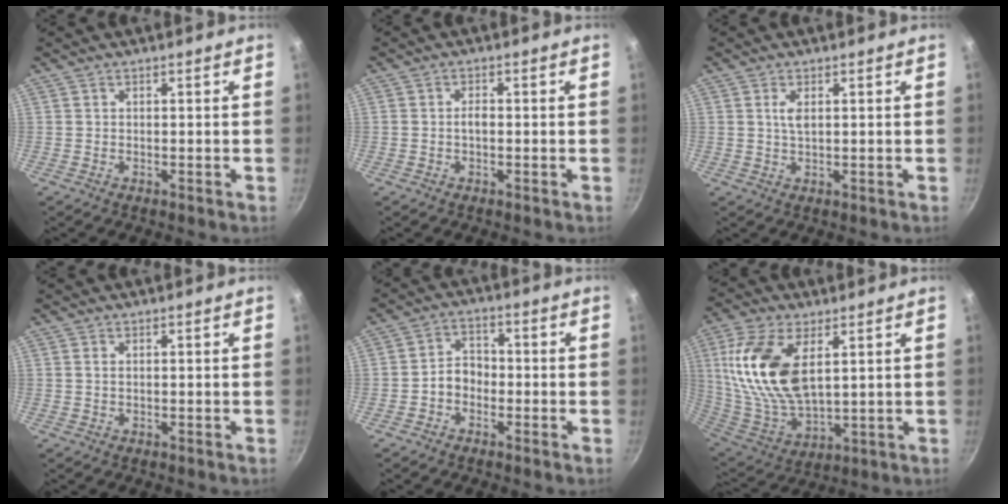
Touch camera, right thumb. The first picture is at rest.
{"total": 1.7, "force": [-0.3, 0.9, 1.4], "torque": [-0.021, 0.009, -0.007]}
{"total": 2.4, "force": [0.7, 1.0, 2.1], "torque": [-0.039, -0.002, 0.014]}
{"total": 0.8, "force": [0.2, 0.4, 0.7], "torque": [-0.013, 0.000, 0.003]}
{"total": 4.7, "force": [-1.6, 3.6, 2.5], "torque": [-0.017, 0.028, -0.036]}
{"total": 18.7, "force": [5.3, 9.7, 15.1], "torque": [-0.299, -0.022, 0.111]}